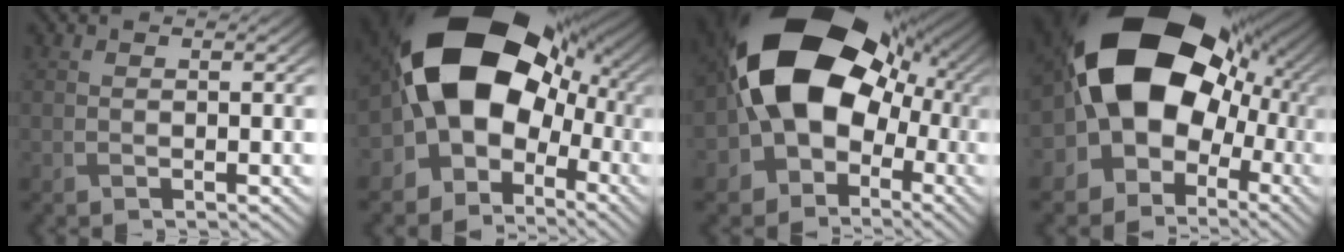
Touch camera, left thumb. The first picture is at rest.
{"total": 18.7, "force": [-0.1, 13.8, 12.6], "torque": [-0.206, -0.017, 0.002]}
{"total": 18.6, "force": [0.1, 13.9, 12.2], "torque": [-0.208, -0.020, 0.005]}
{"total": 20.2, "force": [1.0, 15.5, 13.0], "torque": [-0.213, -0.019, 0.025]}